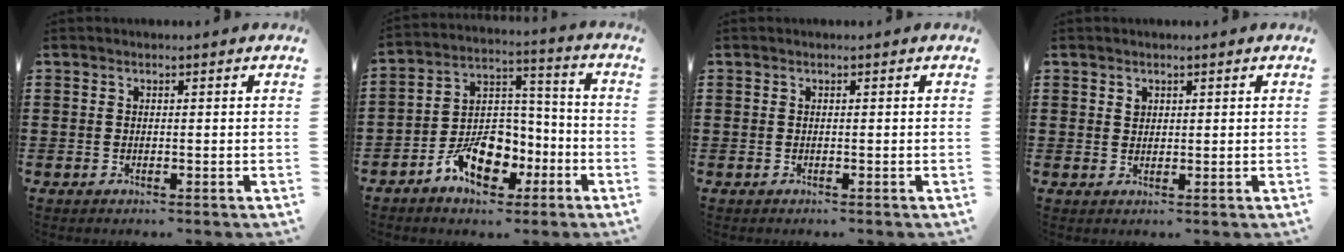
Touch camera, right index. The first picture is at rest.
{"total": 10.5, "force": [-5.3, 6.9, 6.0], "torque": [-0.112, 0.022, -0.092]}
{"total": 0.0}
{"total": 1.1, "force": [0.7, 0.8, 0.3], "torque": [-0.009, 0.002, 0.014]}